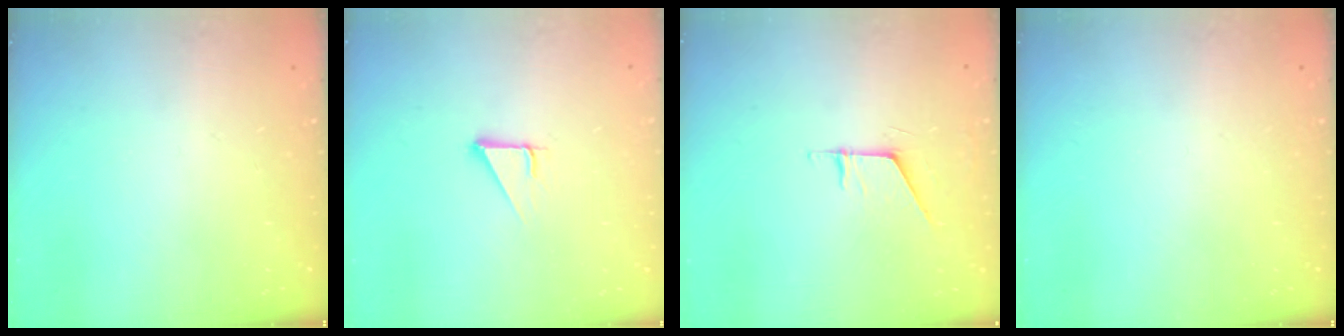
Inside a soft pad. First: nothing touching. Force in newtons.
{"total": 2.9, "press": 2.9, "slide": 0.1}
{"total": 5.8, "press": 5.8, "slide": 0.6}
{"total": 0.0}